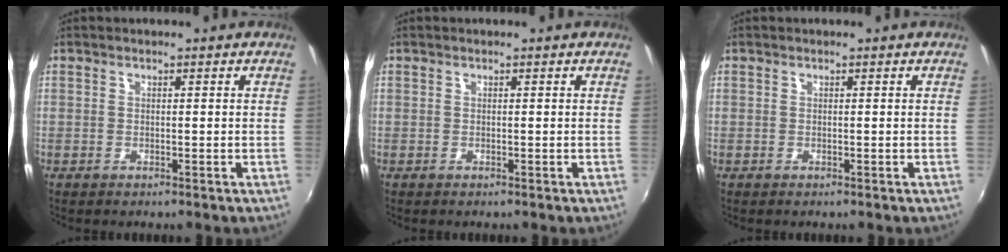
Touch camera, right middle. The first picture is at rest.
{"total": 0.0}
{"total": 0.0}